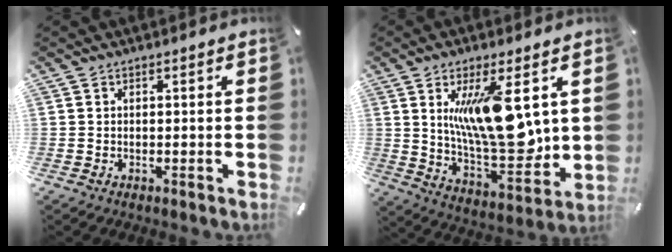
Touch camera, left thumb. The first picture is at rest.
{"total": 18.1, "force": [6.6, 7.0, 15.4], "torque": [-0.256, -0.043, 0.101]}